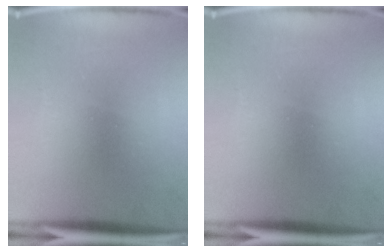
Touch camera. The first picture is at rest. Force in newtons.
{"total": 0.0}